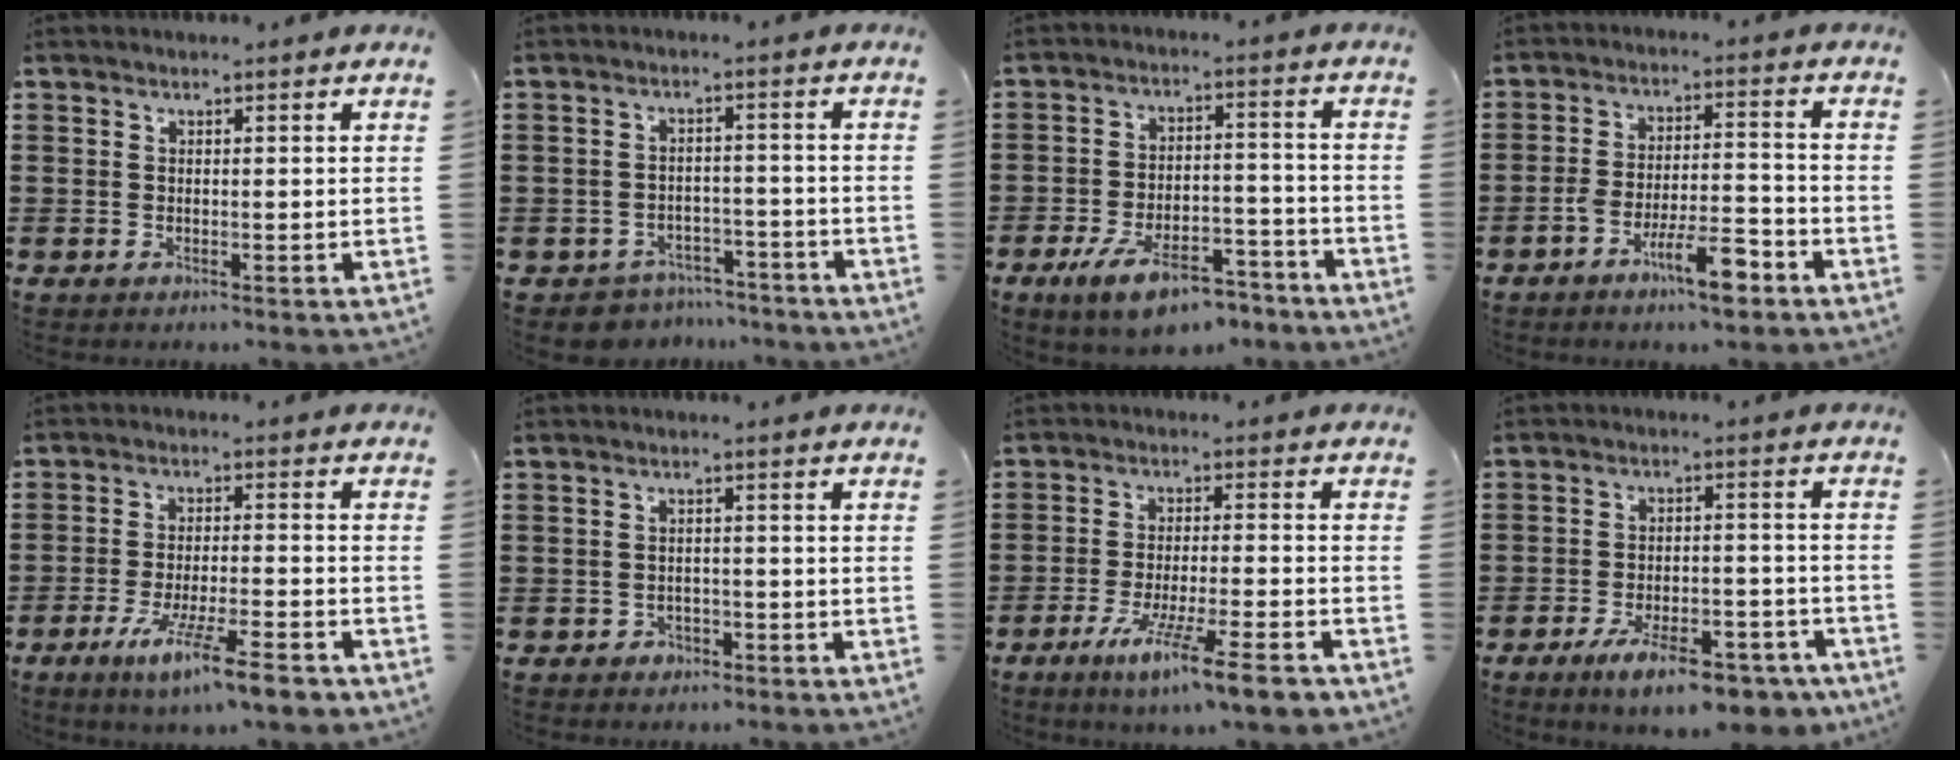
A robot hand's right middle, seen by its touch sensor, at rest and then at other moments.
{"total": 4.0, "force": [-3.9, 1.0, -0.2], "torque": [-0.006, 0.003, -0.082]}
{"total": 8.9, "force": [-6.7, 2.6, 5.2], "torque": [-0.095, 0.012, -0.123]}
{"total": 8.6, "force": [-5.3, 2.2, 6.4], "torque": [-0.125, 0.003, -0.098]}
{"total": 9.4, "force": [-6.4, 0.7, 6.8], "torque": [-0.130, -0.013, -0.118]}
{"total": 1.5, "force": [-1.2, 0.9, 0.1], "torque": [-0.010, -0.002, -0.027]}
{"total": 9.1, "force": [-6.4, 0.4, 6.5], "torque": [-0.120, -0.011, -0.116]}
{"total": 8.9, "force": [-6.7, 1.9, 5.5], "torque": [-0.091, 0.009, -0.119]}